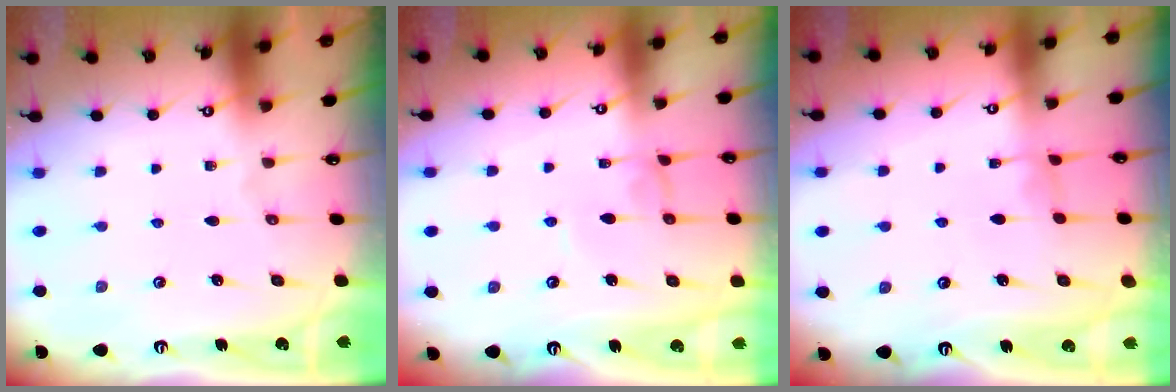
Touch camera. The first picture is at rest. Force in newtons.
{"total": 0.6, "press": 0.5, "slide": 0.3}
{"total": 0.8, "press": 0.6, "slide": 0.6}